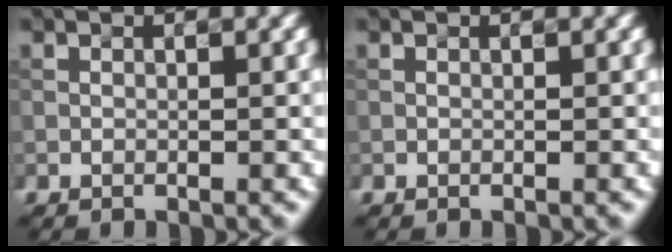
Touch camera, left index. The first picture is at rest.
{"total": 0.0}